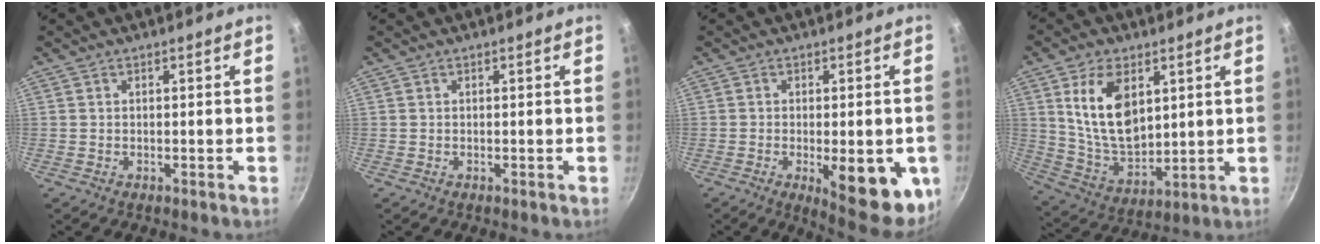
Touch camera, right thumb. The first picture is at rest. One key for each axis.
{"total": 0.0}
{"total": 14.5, "fx": -4.1, "fy": 5.5, "fz": 12.8, "tx": -0.138, "ty": -0.012, "tz": -0.039}
{"total": 14.4, "fx": 4.9, "fy": 8.2, "fz": 10.8, "tx": -0.180, "ty": -0.028, "tz": 0.107}